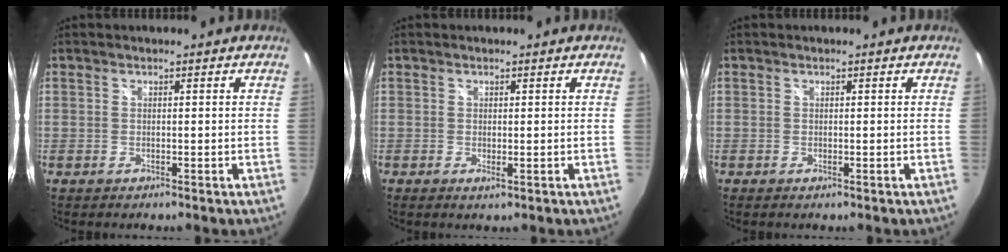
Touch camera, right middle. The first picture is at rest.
{"total": 0.9, "force": [-0.1, 0.4, 0.8], "torque": [-0.015, -0.003, -0.002]}
{"total": 0.0}